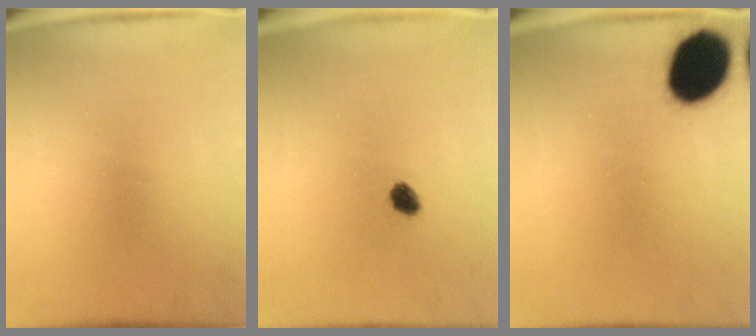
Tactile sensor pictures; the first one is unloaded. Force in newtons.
{"total": 2.2}
{"total": 16.8}